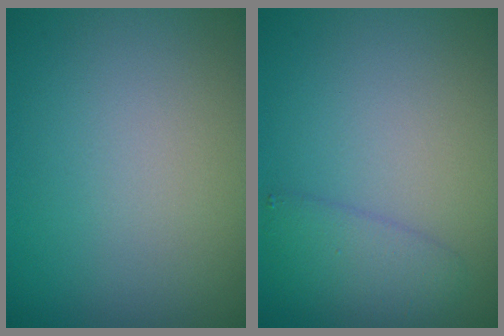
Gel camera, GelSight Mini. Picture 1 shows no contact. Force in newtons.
{"total": 2.3, "press": 2.3, "slide": 0.1}